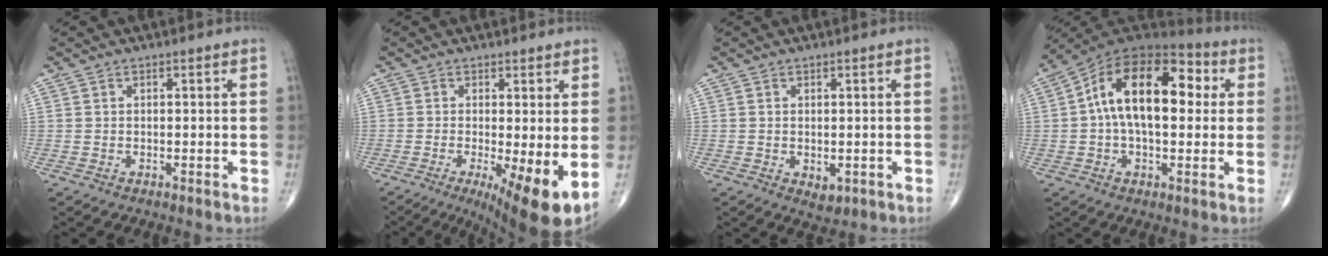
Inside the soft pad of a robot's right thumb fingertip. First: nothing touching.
{"total": 10.3, "force": [-2.5, 2.3, 9.7], "torque": [-0.146, -0.021, -0.035]}
{"total": 2.5, "force": [-0.5, 1.6, 1.8], "torque": [-0.017, -0.004, 0.000]}
{"total": 18.7, "force": [2.6, 10.3, 15.3], "torque": [-0.230, 0.037, 0.030]}